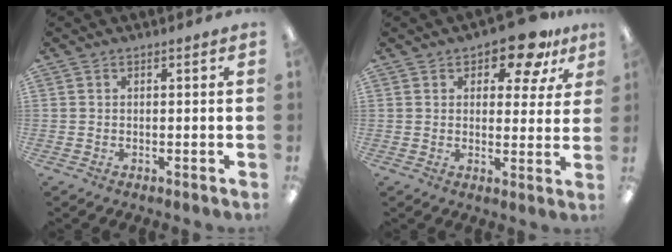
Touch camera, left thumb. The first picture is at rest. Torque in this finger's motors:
{"motor_torque": [0.13, 0.34, -0.19, -0.28, -0.02]}